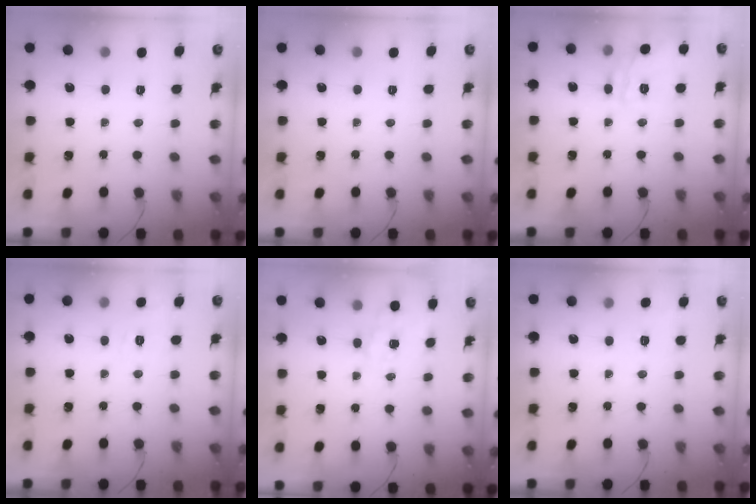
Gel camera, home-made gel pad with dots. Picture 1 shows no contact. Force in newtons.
{"total": 0.0}
{"total": 11.9, "press": 11.9, "slide": 0.7}
{"total": 2.2, "press": 0.7, "slide": 2.1}
{"total": 4.5, "press": 4.4, "slide": 1.1}
{"total": 7.4, "press": 7.1, "slide": 1.9}